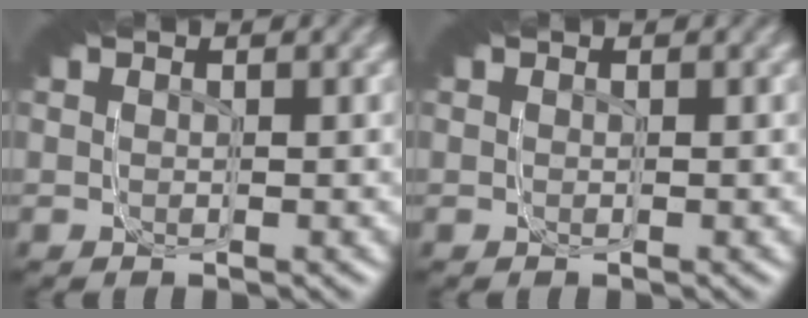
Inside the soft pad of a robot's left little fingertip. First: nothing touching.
{"total": 0.0}